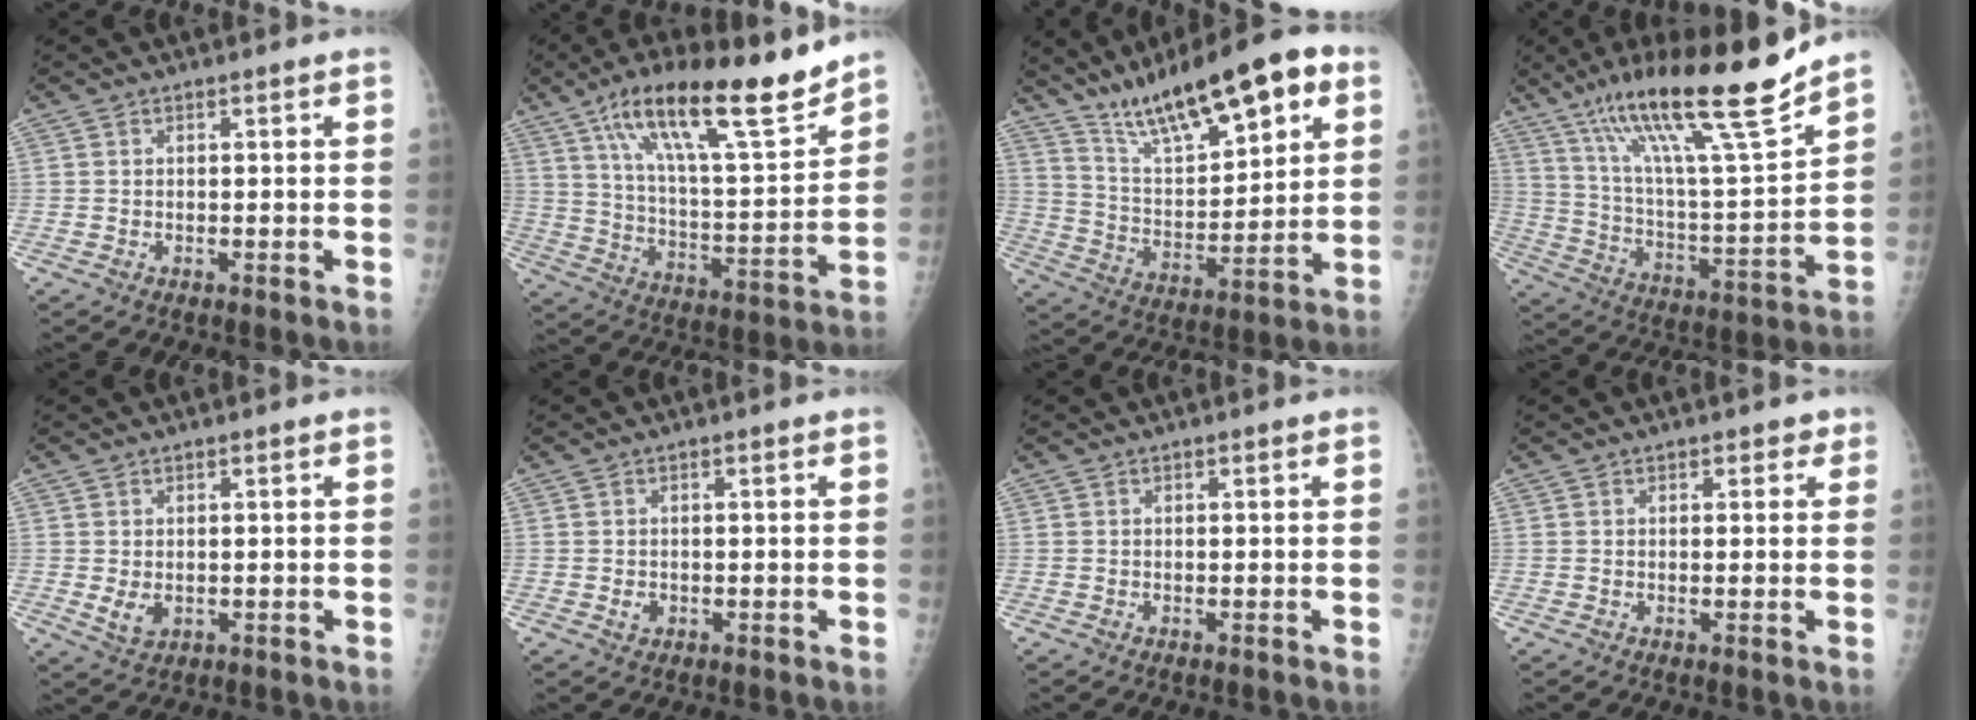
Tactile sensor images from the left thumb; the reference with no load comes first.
{"total": 21.4, "force": [14.6, 4.9, 14.9], "torque": [-0.225, -0.063, 0.247]}
{"total": 20.1, "force": [11.9, 6.3, 14.8], "torque": [-0.206, -0.036, 0.209]}
{"total": 23.6, "force": [16.5, 2.4, 16.6], "torque": [-0.258, -0.066, 0.288]}
{"total": 2.9, "force": [-0.1, 2.1, 2.0], "torque": [-0.031, -0.008, 0.007]}
{"total": 1.3, "force": [-0.3, 1.2, 0.6], "torque": [-0.006, 0.001, 0.000]}
{"total": 0.0}
{"total": 1.8, "force": [1.1, 1.3, 0.6], "torque": [0.015, -0.002, 0.008]}